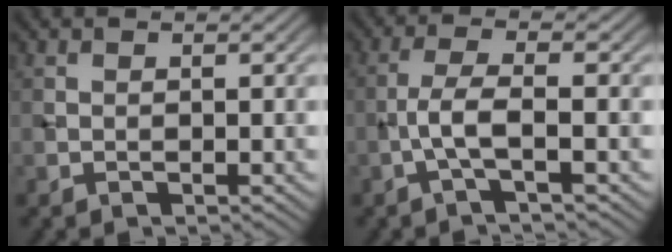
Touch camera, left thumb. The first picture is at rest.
{"total": 3.7, "force": [-1.2, 0.6, 3.4], "torque": [-0.071, 0.013, -0.037]}